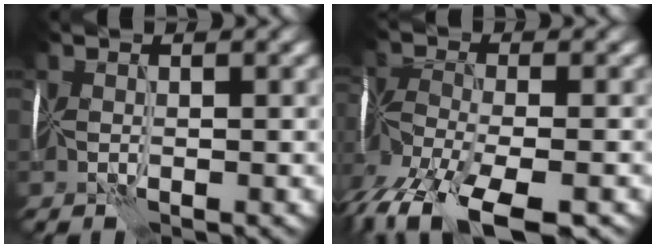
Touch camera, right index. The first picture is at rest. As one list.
[{"total": 9.5, "force": [-6.9, 3.6, 5.4], "torque": [-0.124, -0.019, -0.124]}]